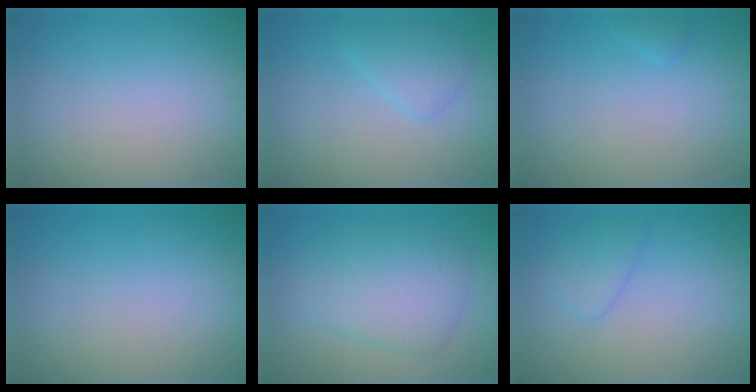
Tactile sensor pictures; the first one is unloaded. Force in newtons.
{"total": 2.0, "press": 2.0, "slide": 0.1}
{"total": 0.6, "press": 0.6, "slide": 0.1}
{"total": 0.0}
{"total": 4.8, "press": 4.8, "slide": 0.2}
{"total": 1.8, "press": 1.8, "slide": 0.1}